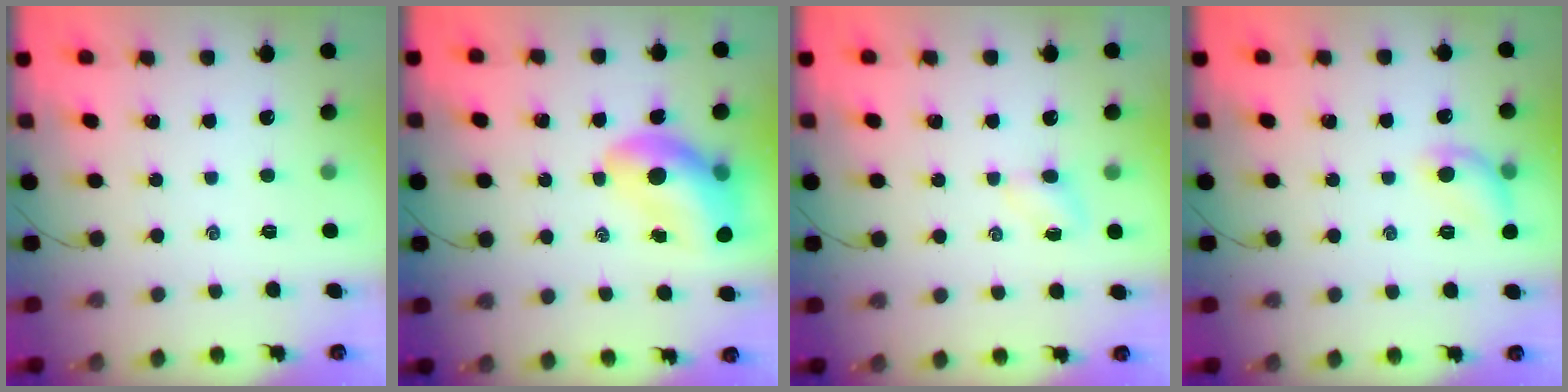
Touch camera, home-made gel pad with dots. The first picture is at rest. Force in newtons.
{"total": 13.7, "press": 13.0, "slide": 4.2}
{"total": 2.8, "press": 2.6, "slide": 1.0}
{"total": 7.7, "press": 7.6, "slide": 0.4}